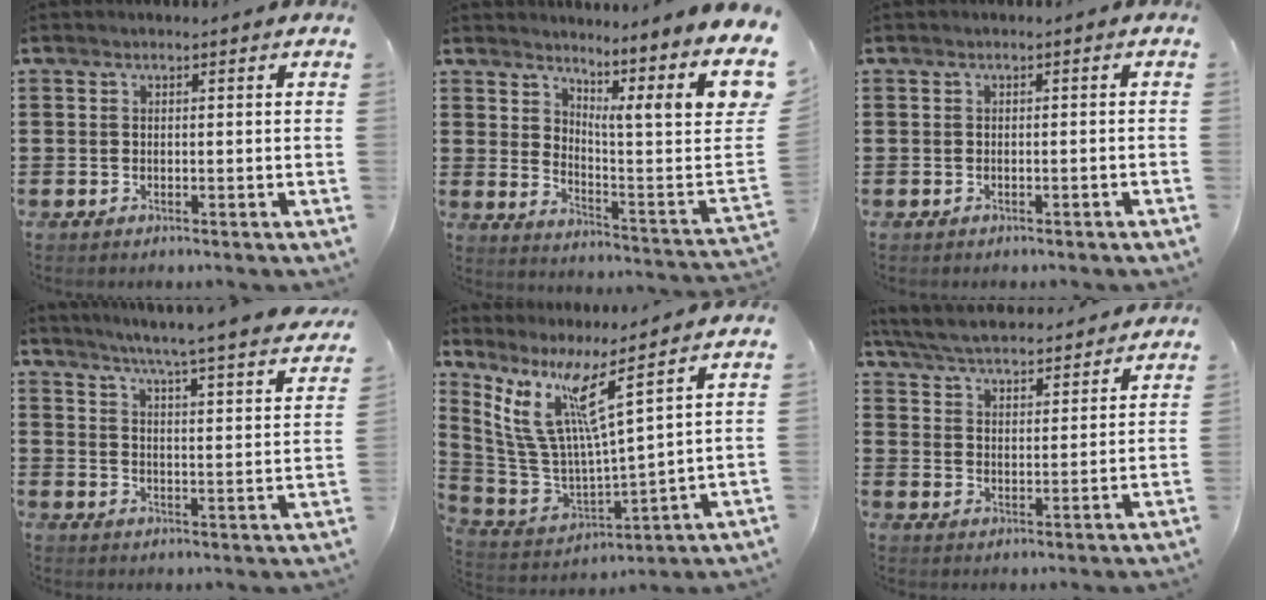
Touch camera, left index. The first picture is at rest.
{"total": 8.9, "force": [4.2, 0.7, 7.9], "torque": [-0.136, -0.037, 0.063]}
{"total": 0.7, "force": [-0.5, 0.0, 0.4], "torque": [-0.007, -0.002, -0.010]}
{"total": 5.0, "force": [4.5, -1.0, 1.8], "torque": [-0.056, -0.044, 0.069]}
{"total": 10.1, "force": [6.4, 1.2, 7.7], "torque": [-0.185, -0.067, 0.102]}
{"total": 5.6, "force": [5.5, 0.2, 1.0], "torque": [-0.048, -0.035, 0.095]}